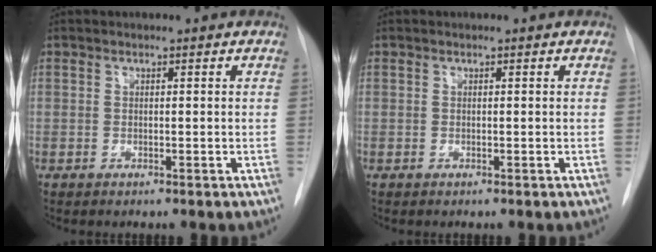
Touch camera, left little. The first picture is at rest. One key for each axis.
{"total": 0.0}